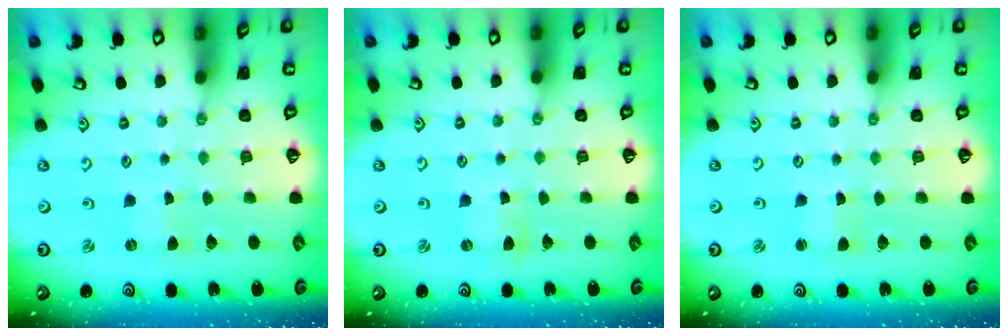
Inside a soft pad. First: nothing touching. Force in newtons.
{"total": 1.2, "press": 1.2, "slide": 0.3}
{"total": 2.1, "press": 2.1, "slide": 0.3}